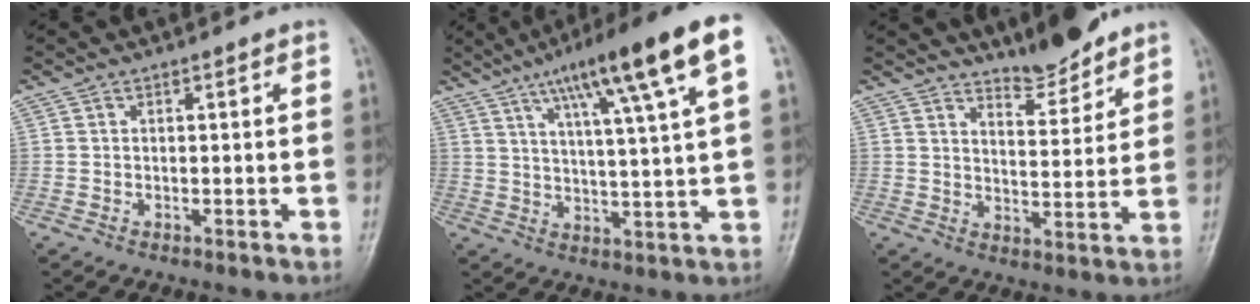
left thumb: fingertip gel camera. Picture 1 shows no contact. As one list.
[{"total": 17.2, "force": [8.3, 1.7, 15.0], "torque": [-0.226, -0.007, 0.123]}, {"total": 7.7, "force": [6.9, 1.7, 3.0], "torque": [-0.026, -0.058, 0.115]}]